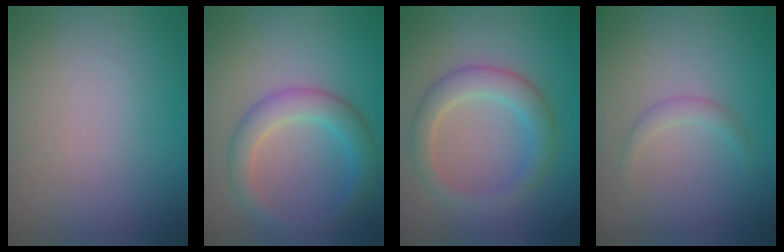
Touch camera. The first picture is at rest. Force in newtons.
{"total": 3.8, "press": 3.8, "slide": 0.1}
{"total": 3.7, "press": 3.7, "slide": 0.3}
{"total": 1.2, "press": 1.2, "slide": 0.0}